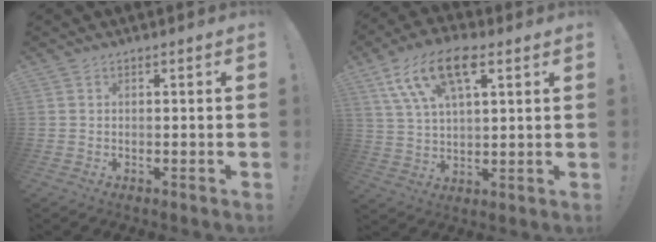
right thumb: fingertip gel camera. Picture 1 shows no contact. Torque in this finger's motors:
{"motor_torque": [1.44, 1.47, 0.45, 0.04, 0.49]}